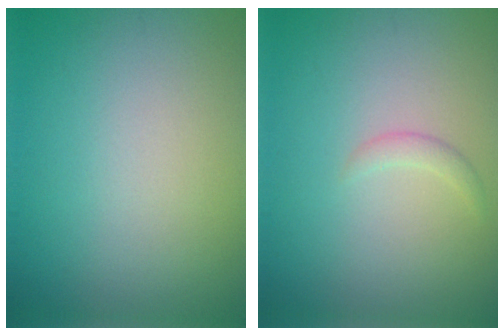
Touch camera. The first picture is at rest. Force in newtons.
{"total": 1.0, "press": 1.0, "slide": 0.1}